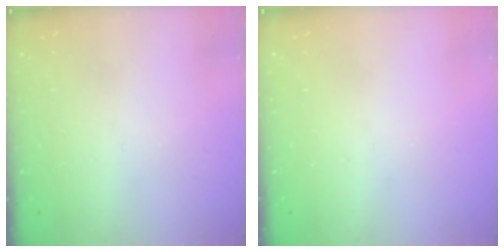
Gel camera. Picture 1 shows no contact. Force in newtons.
{"total": 0.0}